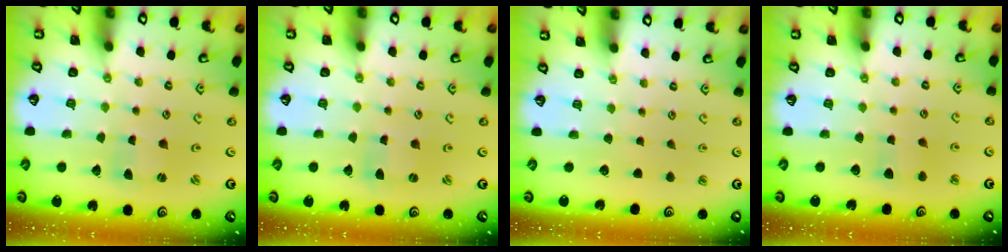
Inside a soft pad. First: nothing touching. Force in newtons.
{"total": 0.7, "press": 0.6, "slide": 0.3}
{"total": 0.0}
{"total": 3.9, "press": 3.9, "slide": 0.6}